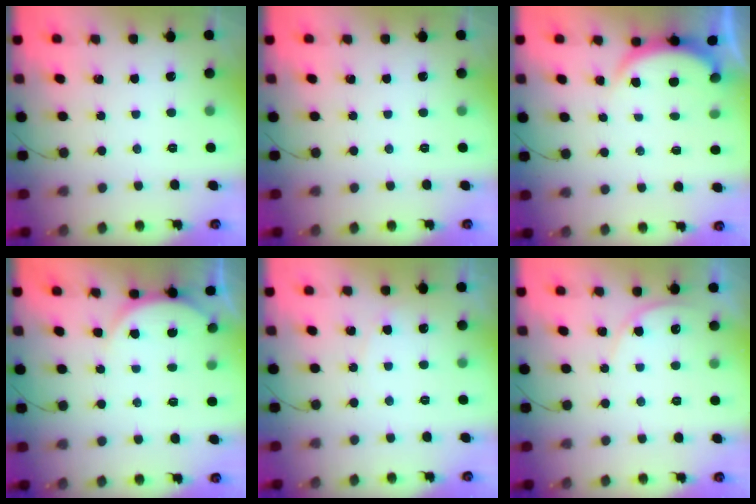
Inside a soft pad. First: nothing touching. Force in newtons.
{"total": 0.0}
{"total": 2.8, "press": 2.8, "slide": 0.6}
{"total": 4.5, "press": 4.4, "slide": 0.6}
{"total": 2.7, "press": 2.7, "slide": 0.2}
{"total": 4.8, "press": 4.7, "slide": 0.3}